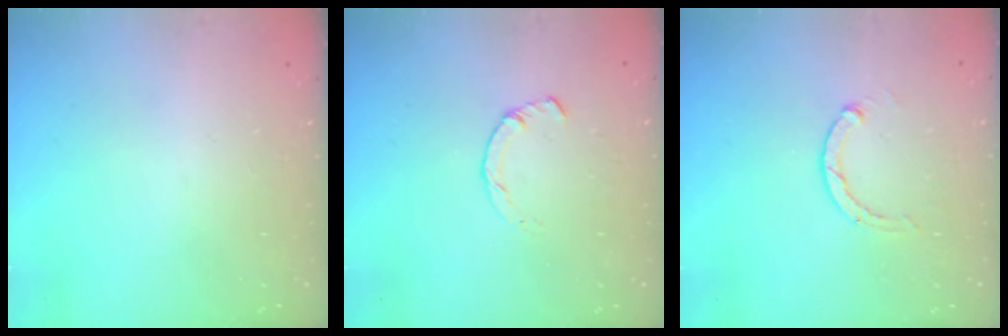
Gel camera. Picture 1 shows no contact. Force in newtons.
{"total": 2.3, "press": 2.3, "slide": 0.1}
{"total": 2.8, "press": 2.8, "slide": 0.5}